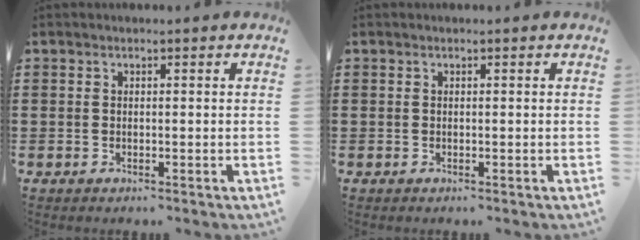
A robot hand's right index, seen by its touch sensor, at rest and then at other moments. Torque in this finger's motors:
{"motor_torque": [0.02, 2.12, 0.00, 0.00]}